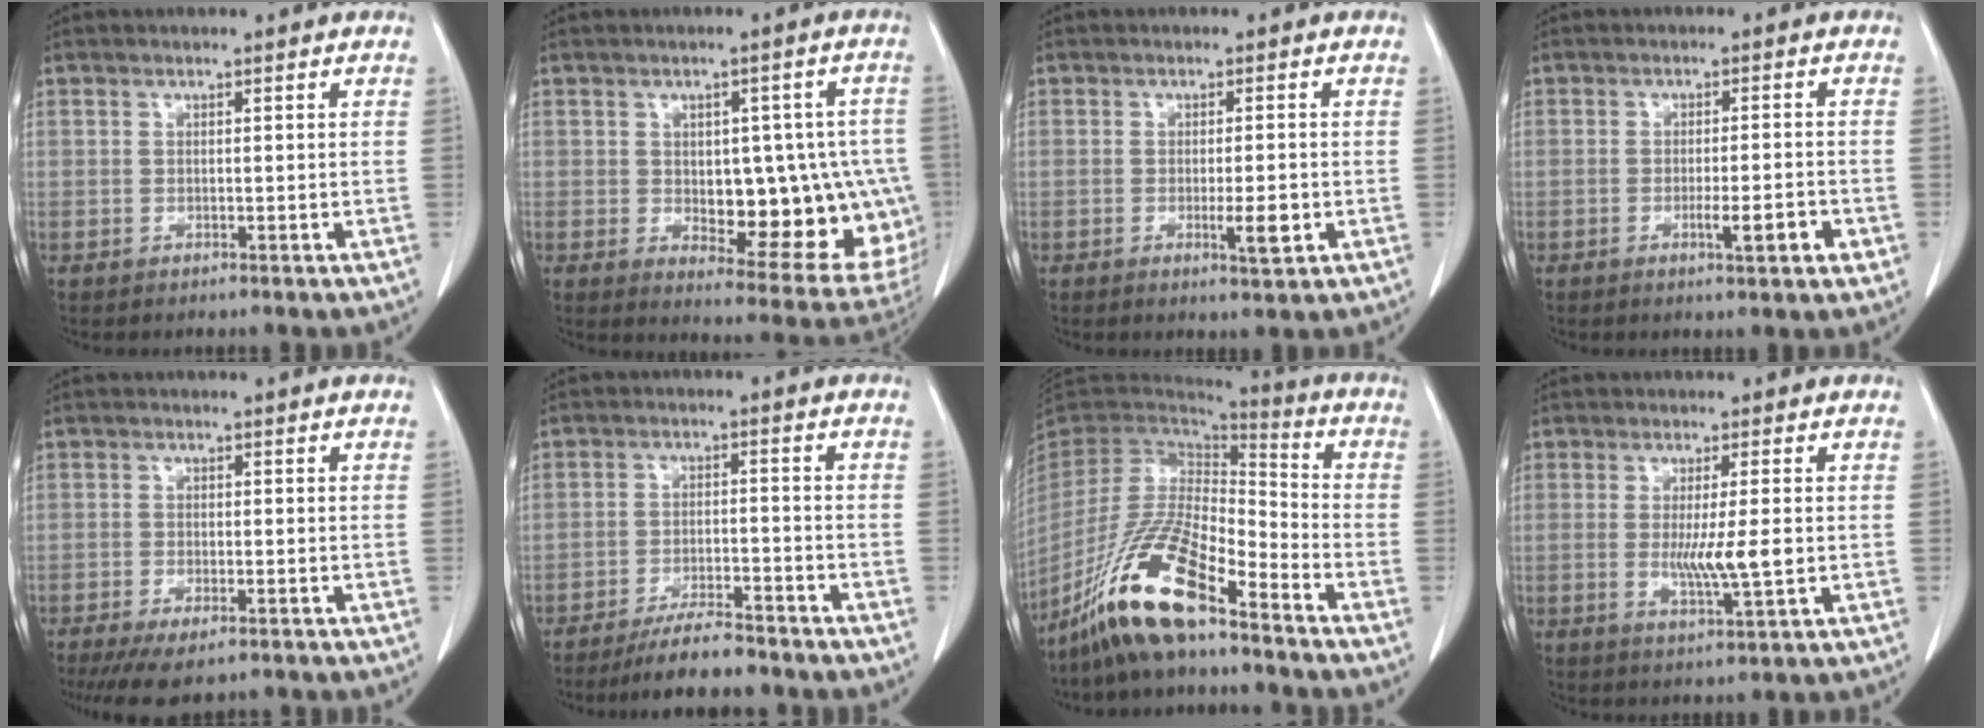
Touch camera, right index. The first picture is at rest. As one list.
[{"total": 17.8, "force": [-2.0, 7.6, 15.9], "torque": [-0.138, 0.017, 0.003]}, {"total": 3.6, "force": [-1.0, 0.5, 3.4], "torque": [-0.051, -0.004, -0.013]}, {"total": 4.6, "force": [-1.8, 0.6, 4.2], "torque": [-0.061, -0.002, -0.024]}, {"total": 6.8, "force": [-5.1, 2.0, 4.1], "torque": [-0.064, -0.013, -0.083]}, {"total": 7.5, "force": [-6.8, 1.0, 3.0], "torque": [-0.049, -0.013, -0.117]}, {"total": 15.7, "force": [-10.6, 3.0, 11.2], "torque": [-0.222, -0.010, -0.201]}, {"total": 5.8, "force": [-0.5, 0.1, 5.7], "torque": [-0.102, -0.013, -0.008]}]